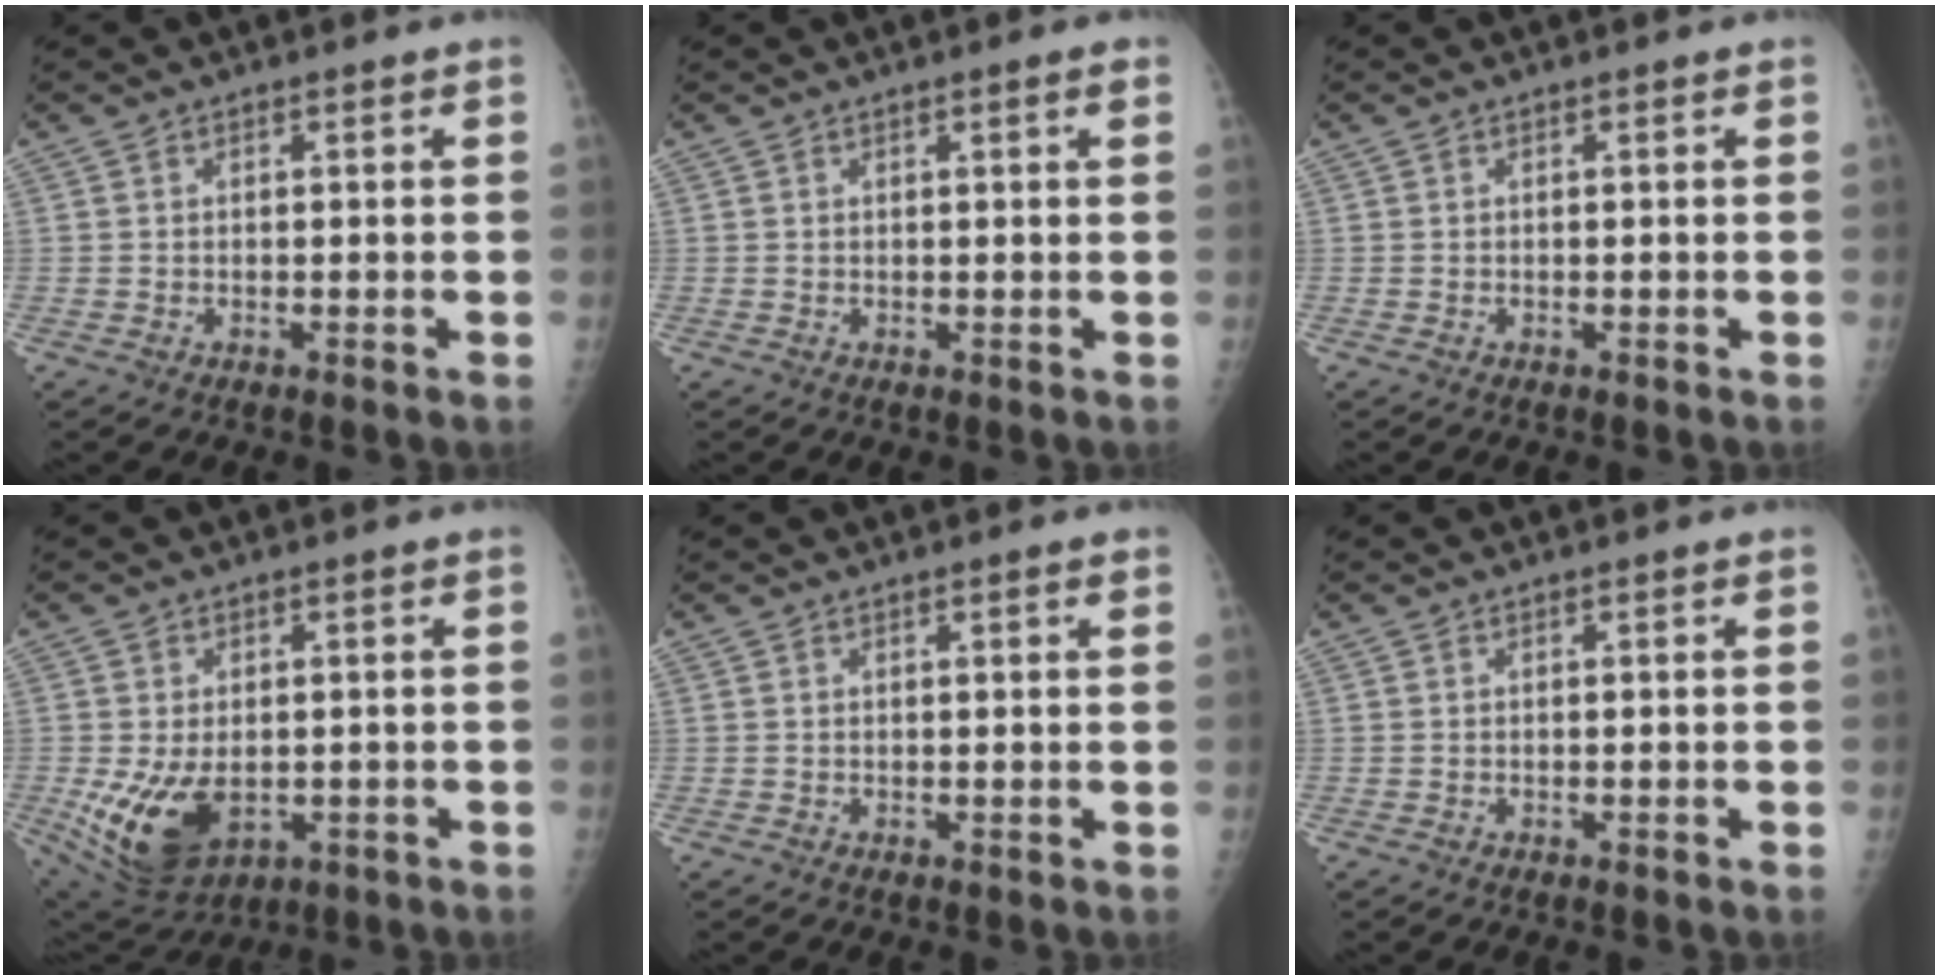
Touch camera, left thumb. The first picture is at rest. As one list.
[{"total": 1.6, "force": [0.8, 0.1, 1.4], "torque": [-0.022, -0.001, 0.011]}, {"total": 0.0}, {"total": 11.8, "force": [-2.2, 7.5, 8.8], "torque": [-0.152, -0.009, -0.015]}, {"total": 1.3, "force": [0.7, 0.1, 1.1], "torque": [-0.016, -0.001, 0.009]}, {"total": 0.0}]